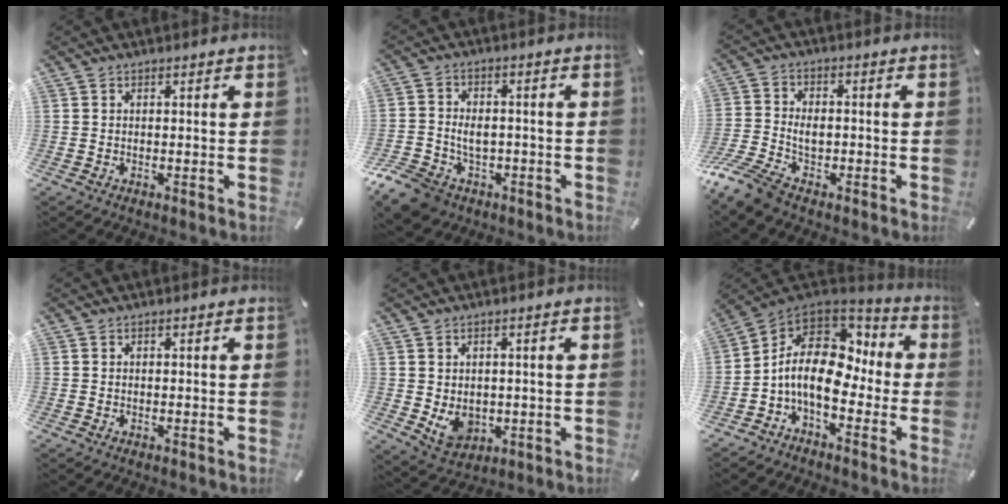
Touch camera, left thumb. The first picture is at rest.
{"total": 8.5, "force": [-2.8, 7.0, 3.9], "torque": [-0.087, 0.020, -0.049]}
{"total": 8.7, "force": [-4.1, 5.3, 5.5], "torque": [-0.133, 0.005, -0.078]}
{"total": 0.0}
{"total": 6.0, "force": [-0.3, 5.2, 2.9], "torque": [-0.048, -0.003, -0.005]}
{"total": 13.0, "force": [-2.1, 8.4, 9.7], "torque": [-0.201, 0.003, -0.039]}